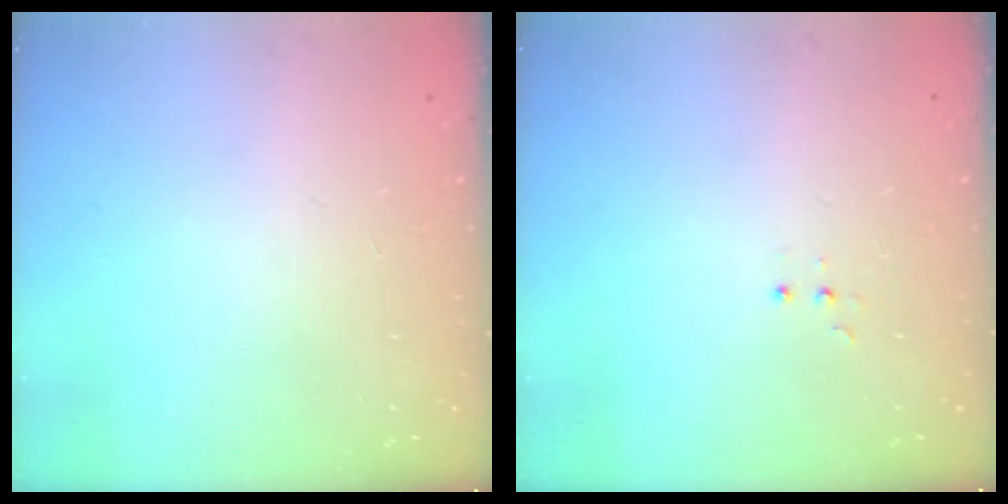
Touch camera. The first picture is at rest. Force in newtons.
{"total": 3.4, "press": 3.3, "slide": 0.7}